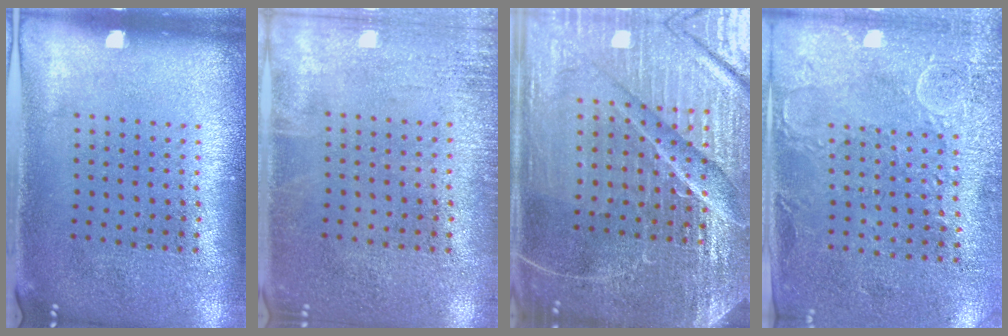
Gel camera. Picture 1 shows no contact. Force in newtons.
{"total": 1.5, "press": 1.5, "slide": 0.2}
{"total": 6.3, "press": 5.6, "slide": 2.8}
{"total": 2.7, "press": 2.4, "slide": 1.2}